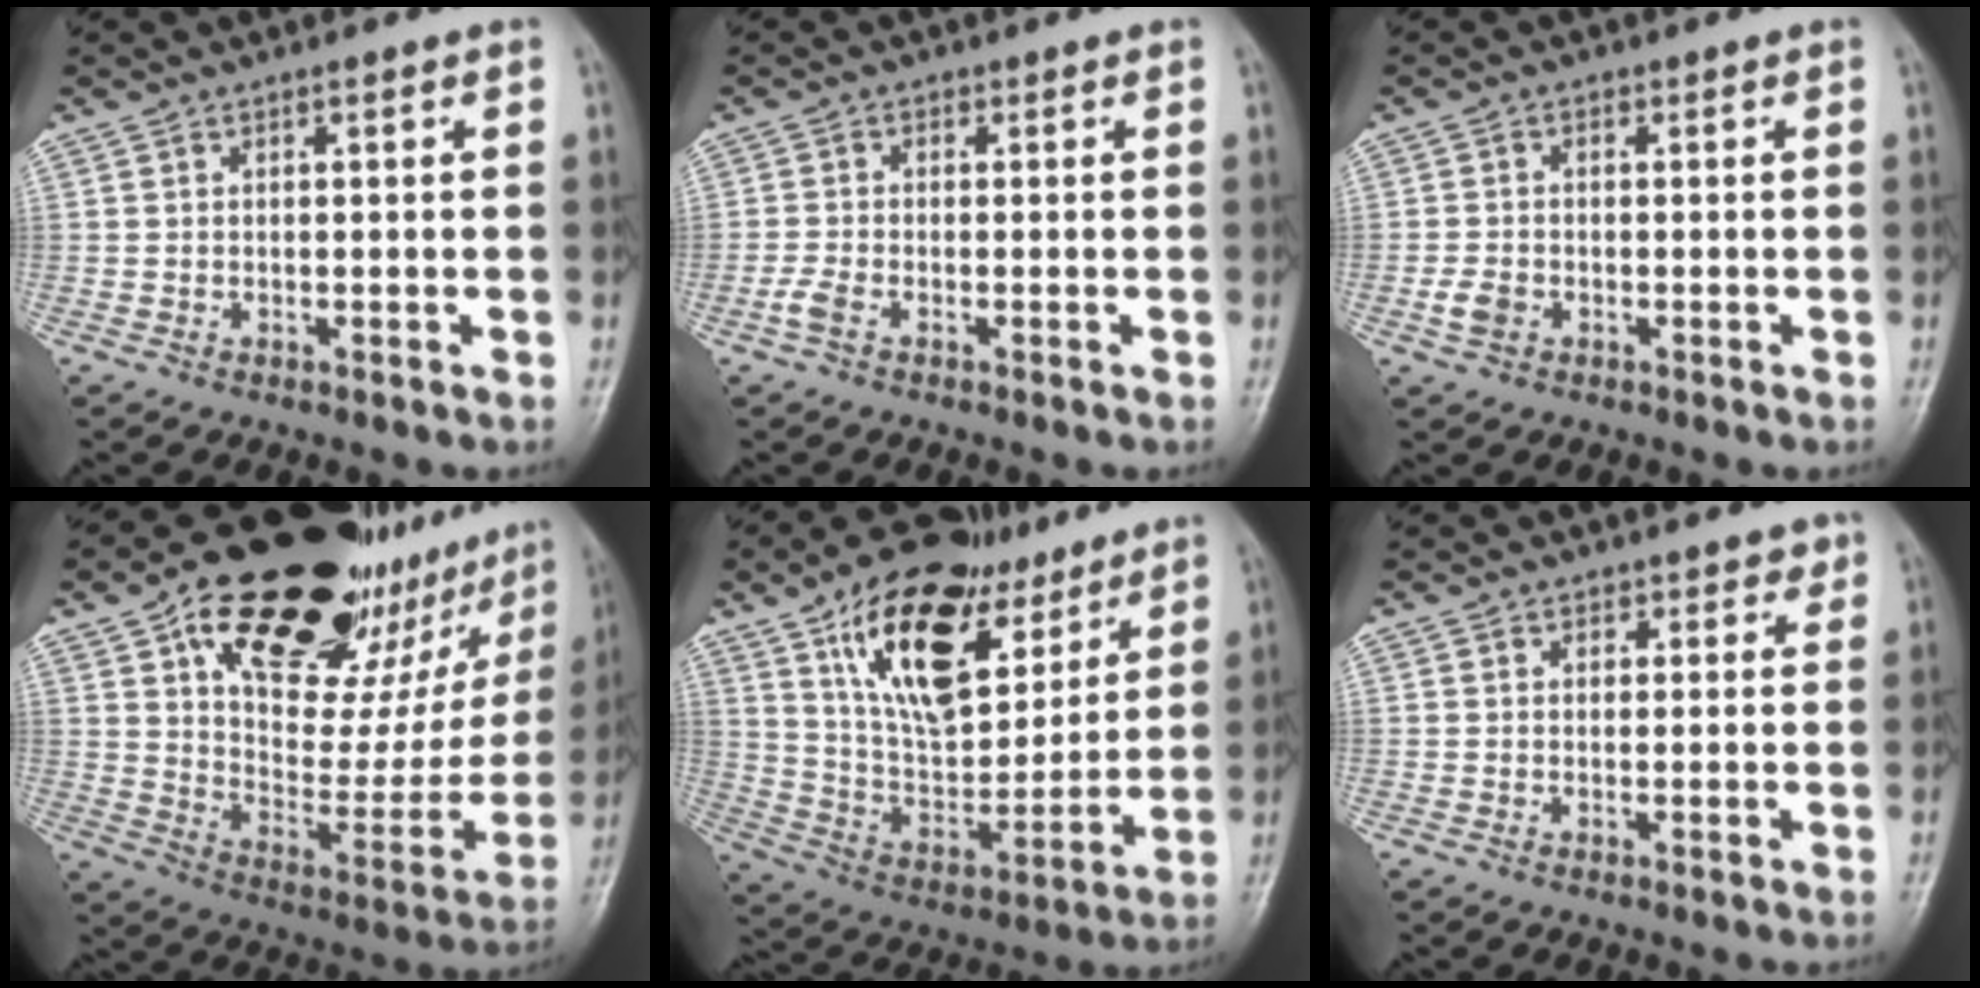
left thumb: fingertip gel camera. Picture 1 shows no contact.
{"total": 2.3, "force": [-1.2, 1.2, 1.5], "torque": [-0.038, 0.002, -0.028]}
{"total": 3.0, "force": [-1.1, 2.3, 1.6], "torque": [-0.026, 0.003, -0.019]}
{"total": 33.9, "force": [19.4, 14.8, 23.5], "torque": [-0.301, -0.034, 0.300]}
{"total": 23.0, "force": [12.3, 12.1, 15.2], "torque": [-0.208, -0.045, 0.219]}
{"total": 2.1, "force": [1.5, 1.6, 0.2], "torque": [0.023, -0.006, 0.013]}